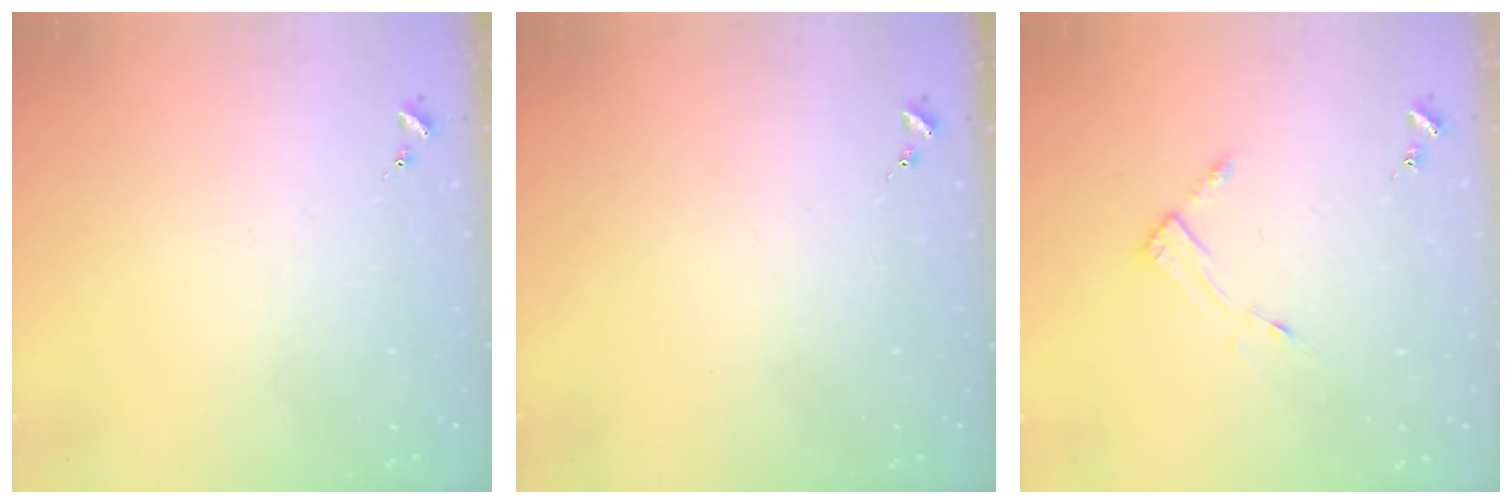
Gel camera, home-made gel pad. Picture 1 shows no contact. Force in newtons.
{"total": 0.0}
{"total": 3.5, "press": 3.4, "slide": 0.3}